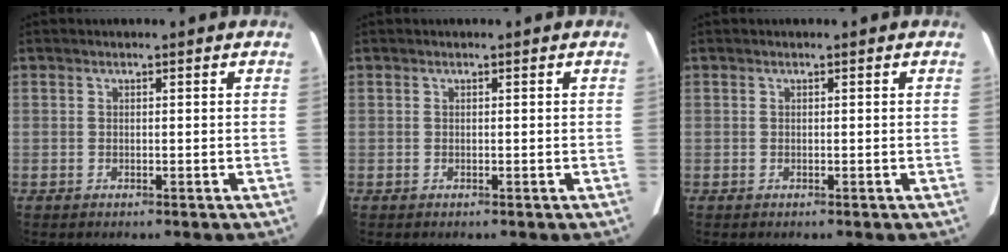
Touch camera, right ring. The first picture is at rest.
{"total": 0.0}
{"total": 0.0}